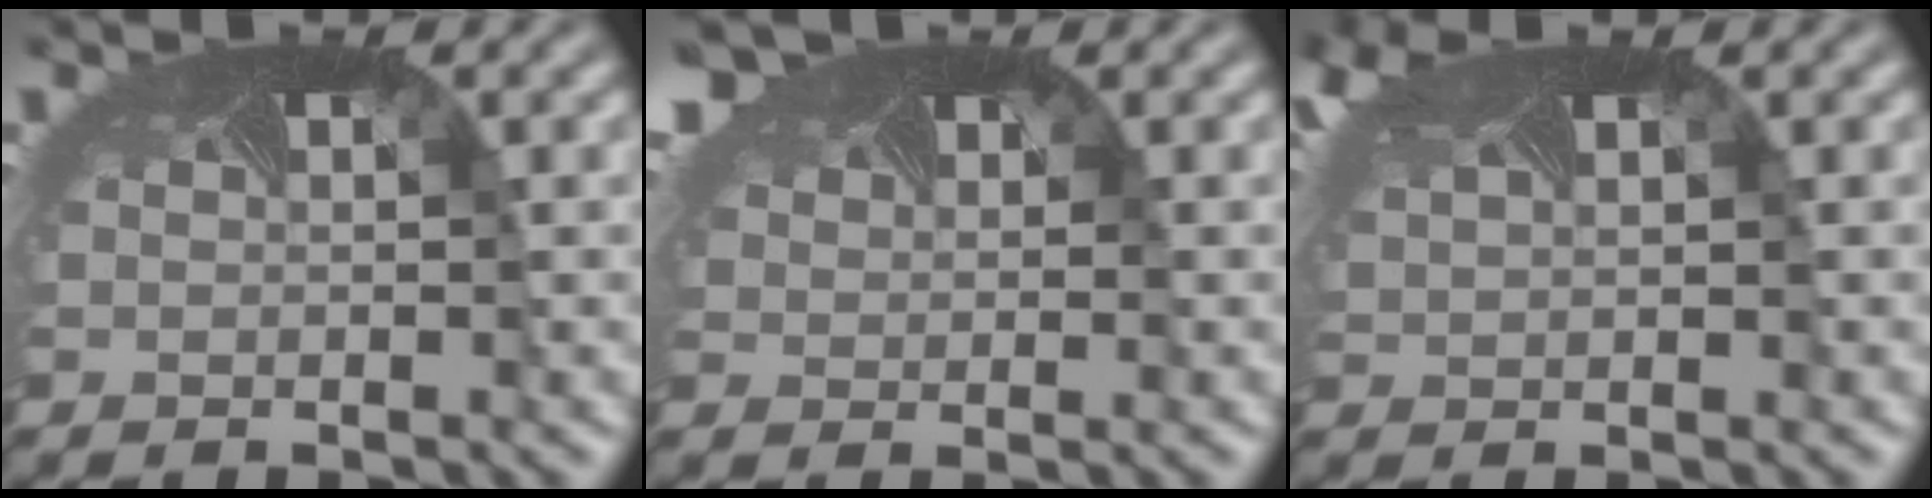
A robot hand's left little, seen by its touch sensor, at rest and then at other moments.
{"total": 2.6, "force": [2.4, 1.0, 0.1], "torque": [-0.034, -0.006, 0.049]}
{"total": 3.7, "force": [2.4, 1.6, 2.4], "torque": [-0.084, 0.005, 0.053]}